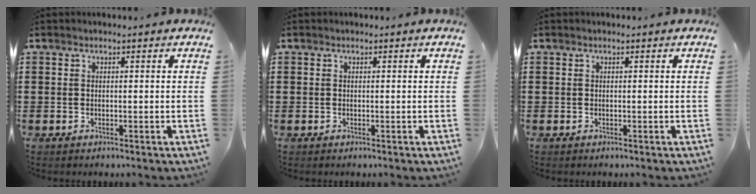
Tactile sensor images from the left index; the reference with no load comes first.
{"total": 0.0}
{"total": 0.0}